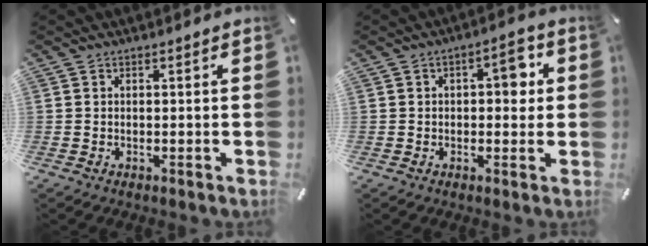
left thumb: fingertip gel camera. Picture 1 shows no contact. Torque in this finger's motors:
{"motor_torque": [-0.06, -0.12, 0.25, 0.17, 0.01]}